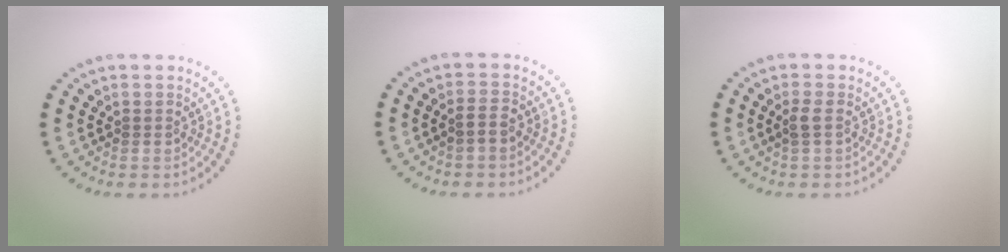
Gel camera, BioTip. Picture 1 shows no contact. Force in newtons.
{"total": 0.9, "press": 0.8, "slide": 0.4}
{"total": 0.9, "press": 0.8, "slide": 0.3}